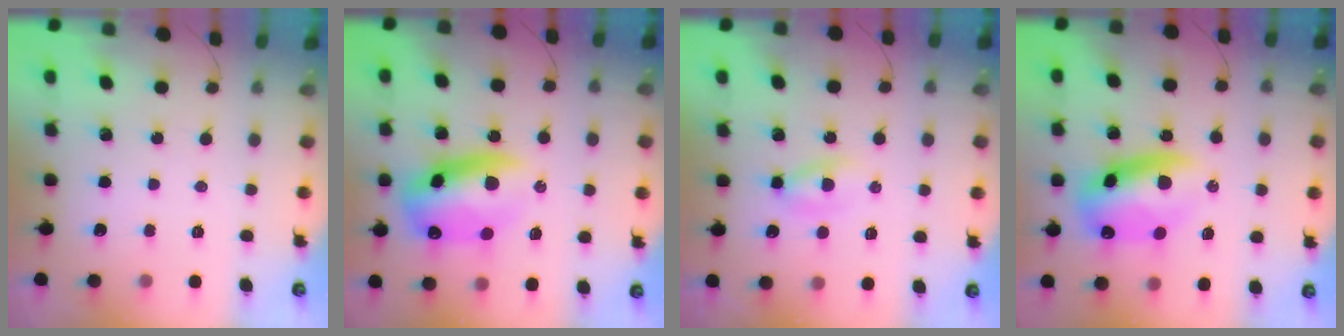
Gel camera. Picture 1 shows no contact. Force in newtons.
{"total": 13.9, "press": 13.5, "slide": 3.3}
{"total": 2.7, "press": 2.5, "slide": 1.1}
{"total": 12.0, "press": 11.6, "slide": 3.2}